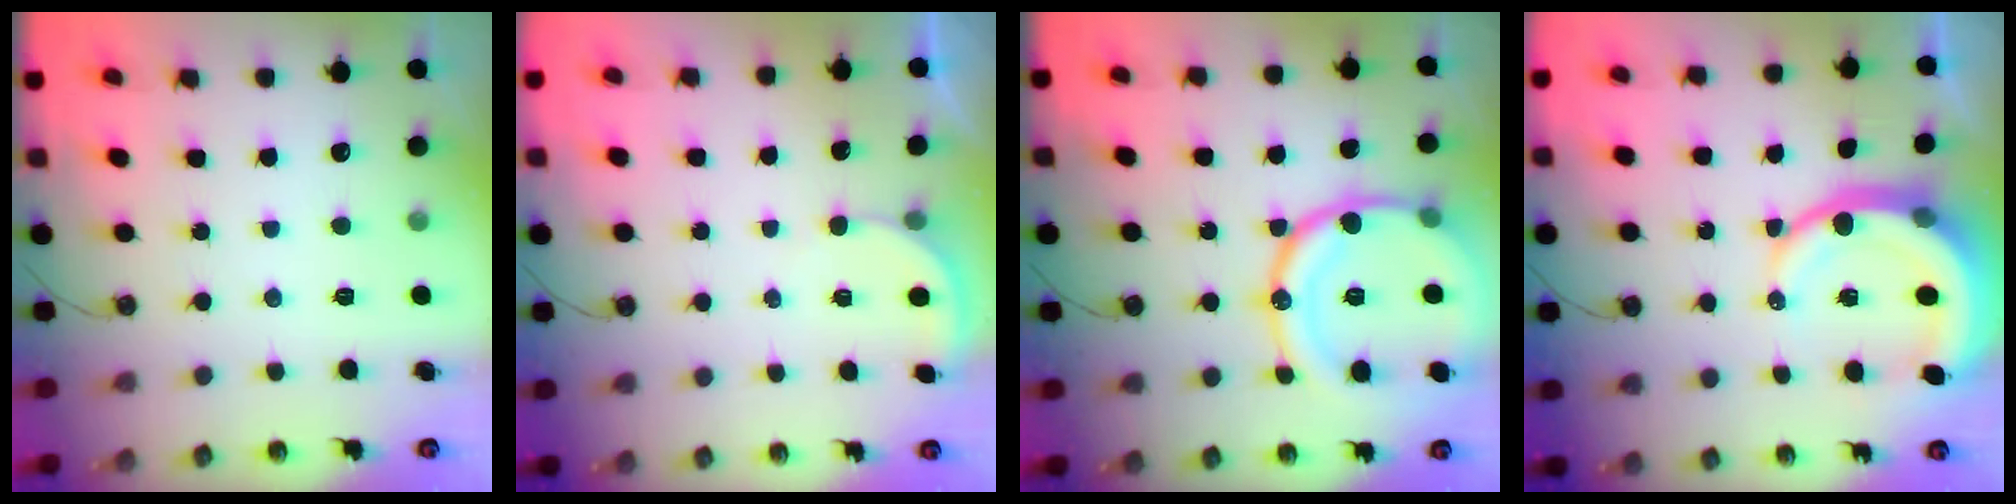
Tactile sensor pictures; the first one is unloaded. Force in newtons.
{"total": 2.6, "press": 2.6, "slide": 0.2}
{"total": 21.2, "press": 21.2, "slide": 1.4}
{"total": 12.2, "press": 12.1, "slide": 1.5}